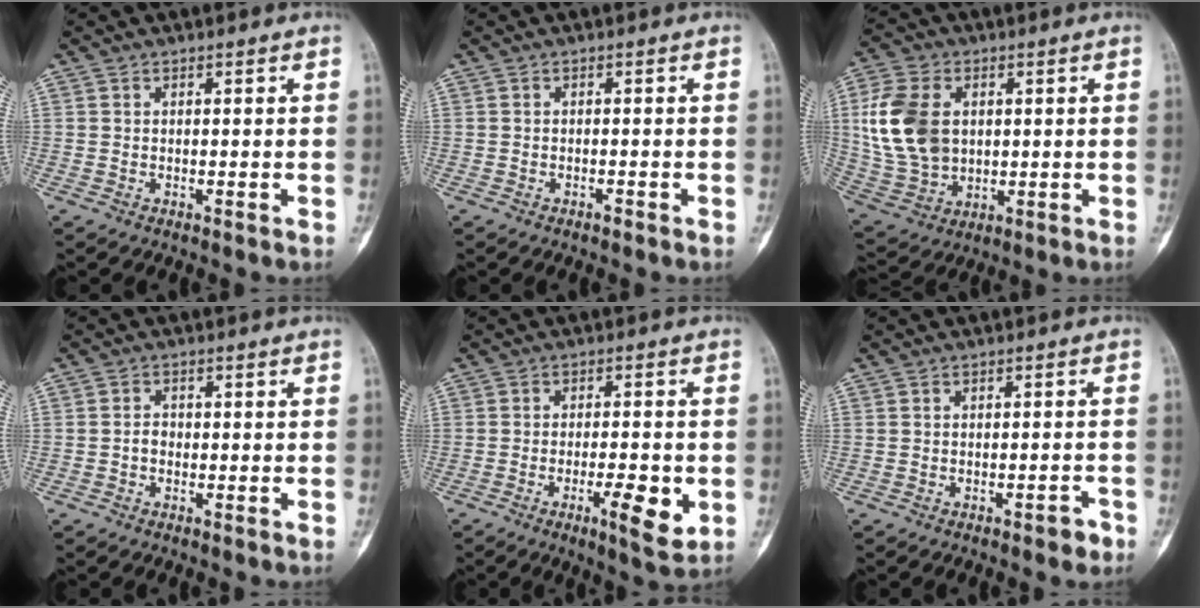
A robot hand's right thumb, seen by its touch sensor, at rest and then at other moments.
{"total": 0.8, "force": [-0.6, 0.3, 0.4], "torque": [-0.010, 0.004, -0.010]}
{"total": 15.5, "force": [2.5, 11.0, 10.6], "torque": [-0.207, -0.003, 0.056]}
{"total": 1.7, "force": [-0.6, 1.2, 1.0], "torque": [-0.010, 0.006, -0.014]}
{"total": 8.0, "force": [-2.5, 2.2, 7.3], "torque": [-0.112, -0.002, -0.035]}
{"total": 2.6, "force": [-1.7, 1.0, 1.7], "torque": [-0.022, 0.013, -0.020]}